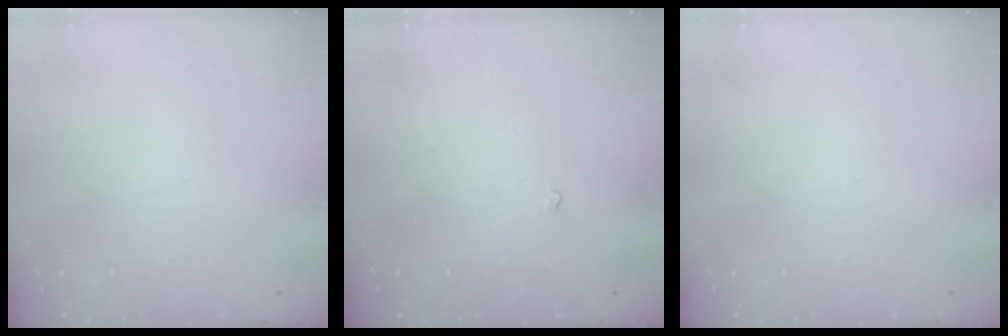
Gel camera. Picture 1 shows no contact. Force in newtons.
{"total": 2.3, "press": 2.3, "slide": 0.3}
{"total": 0.0}